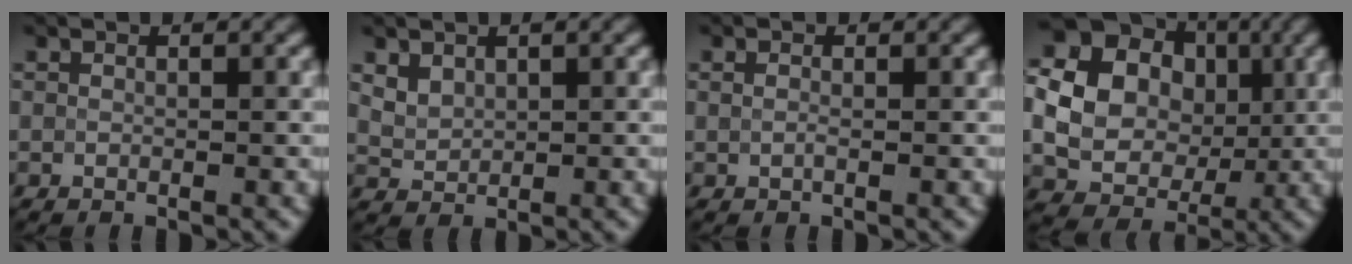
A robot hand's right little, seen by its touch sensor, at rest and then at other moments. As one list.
[{"total": 2.2, "force": [1.1, 1.5, 1.0], "torque": [-0.013, -0.001, 0.025]}, {"total": 0.5, "force": [0.2, 0.2, 0.5], "torque": [-0.011, 0.001, 0.002]}, {"total": 16.5, "force": [2.3, 15.0, 6.7], "torque": [-0.166, 0.019, 0.005]}]